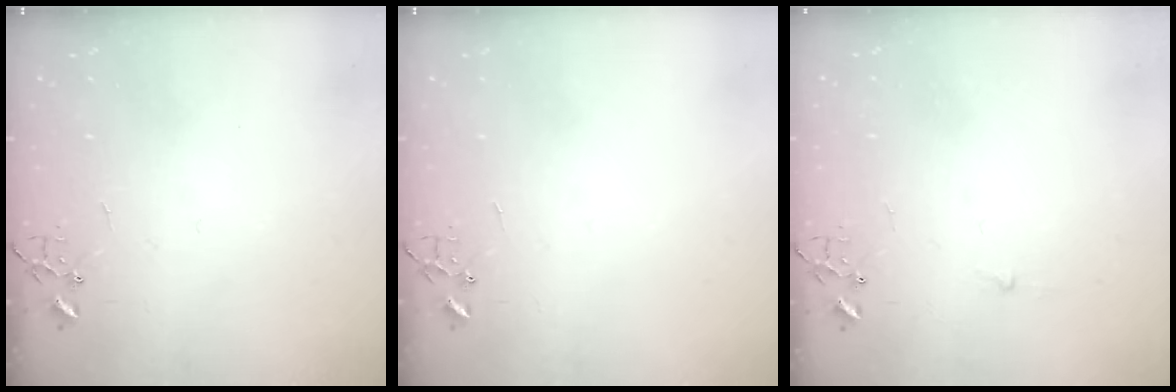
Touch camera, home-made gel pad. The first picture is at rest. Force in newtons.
{"total": 0.0}
{"total": 2.7, "press": 2.7, "slide": 0.3}